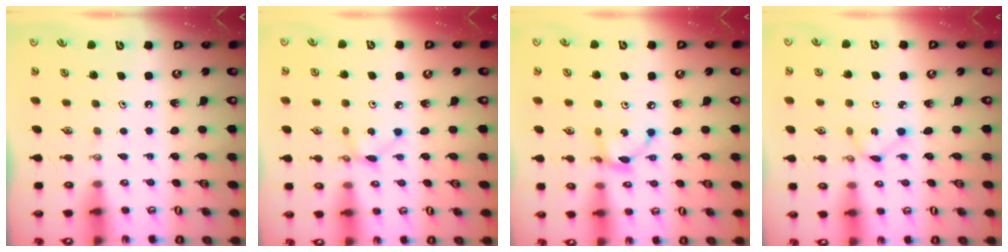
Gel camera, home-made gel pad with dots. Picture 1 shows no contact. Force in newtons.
{"total": 2.9, "press": 2.9, "slide": 0.1}
{"total": 6.4, "press": 6.4, "slide": 0.2}
{"total": 1.6, "press": 1.6, "slide": 0.2}